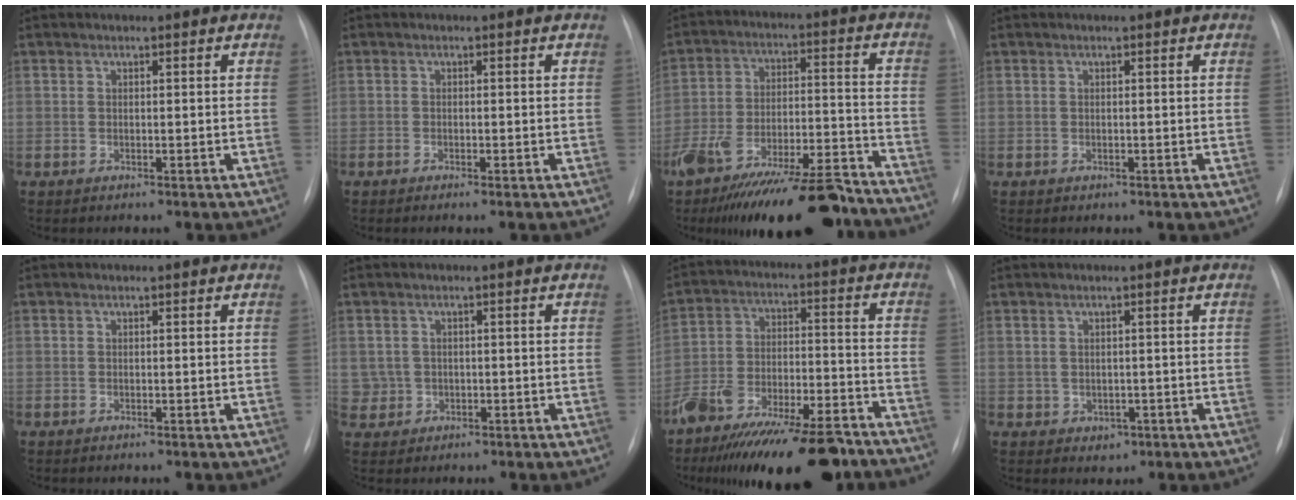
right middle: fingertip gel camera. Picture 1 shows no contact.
{"total": 1.0, "force": [-0.7, 0.0, 0.7], "torque": [-0.016, -0.002, -0.012]}
{"total": 25.5, "force": [-20.9, 5.4, 13.5], "torque": [-0.194, 0.001, -0.317]}
{"total": 0.0}
{"total": 0.0}
{"total": 2.9, "force": [-0.2, 2.9, 0.0], "torque": [0.007, 0.009, 0.001]}
{"total": 23.8, "force": [-19.4, 5.4, 12.8], "torque": [-0.176, 0.004, -0.299]}
{"total": 2.1, "force": [-0.5, 1.8, 0.8], "torque": [-0.011, 0.002, 0.002]}